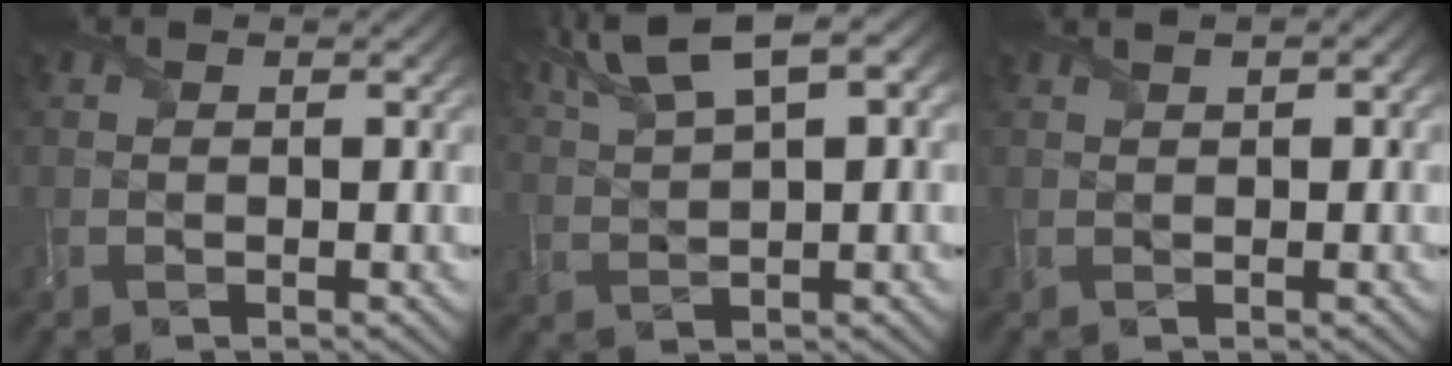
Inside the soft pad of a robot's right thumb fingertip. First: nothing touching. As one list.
[{"total": 8.6, "force": [4.2, 2.9, 6.8], "torque": [-0.150, 0.020, 0.086]}, {"total": 2.1, "force": [0.9, 0.9, 1.6], "torque": [-0.035, 0.004, 0.016]}]